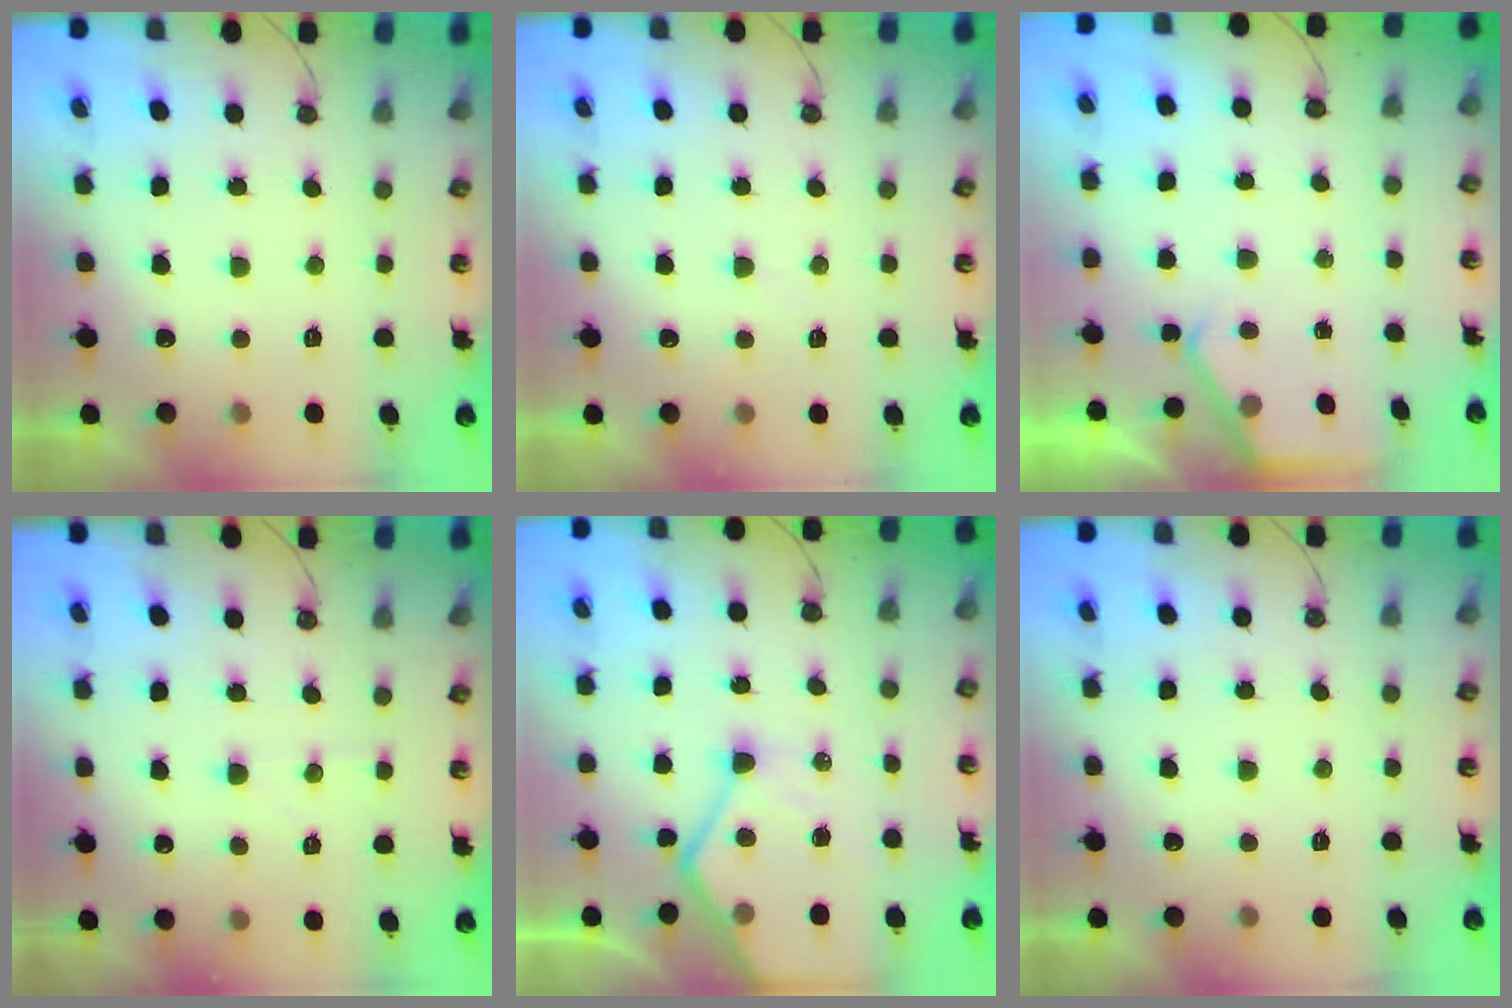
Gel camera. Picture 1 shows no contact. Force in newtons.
{"total": 2.8, "press": 2.8, "slide": 0.3}
{"total": 2.2, "press": 2.2, "slide": 0.3}
{"total": 4.0, "press": 4.0, "slide": 0.5}
{"total": 13.4, "press": 13.3, "slide": 1.3}
{"total": 0.0}